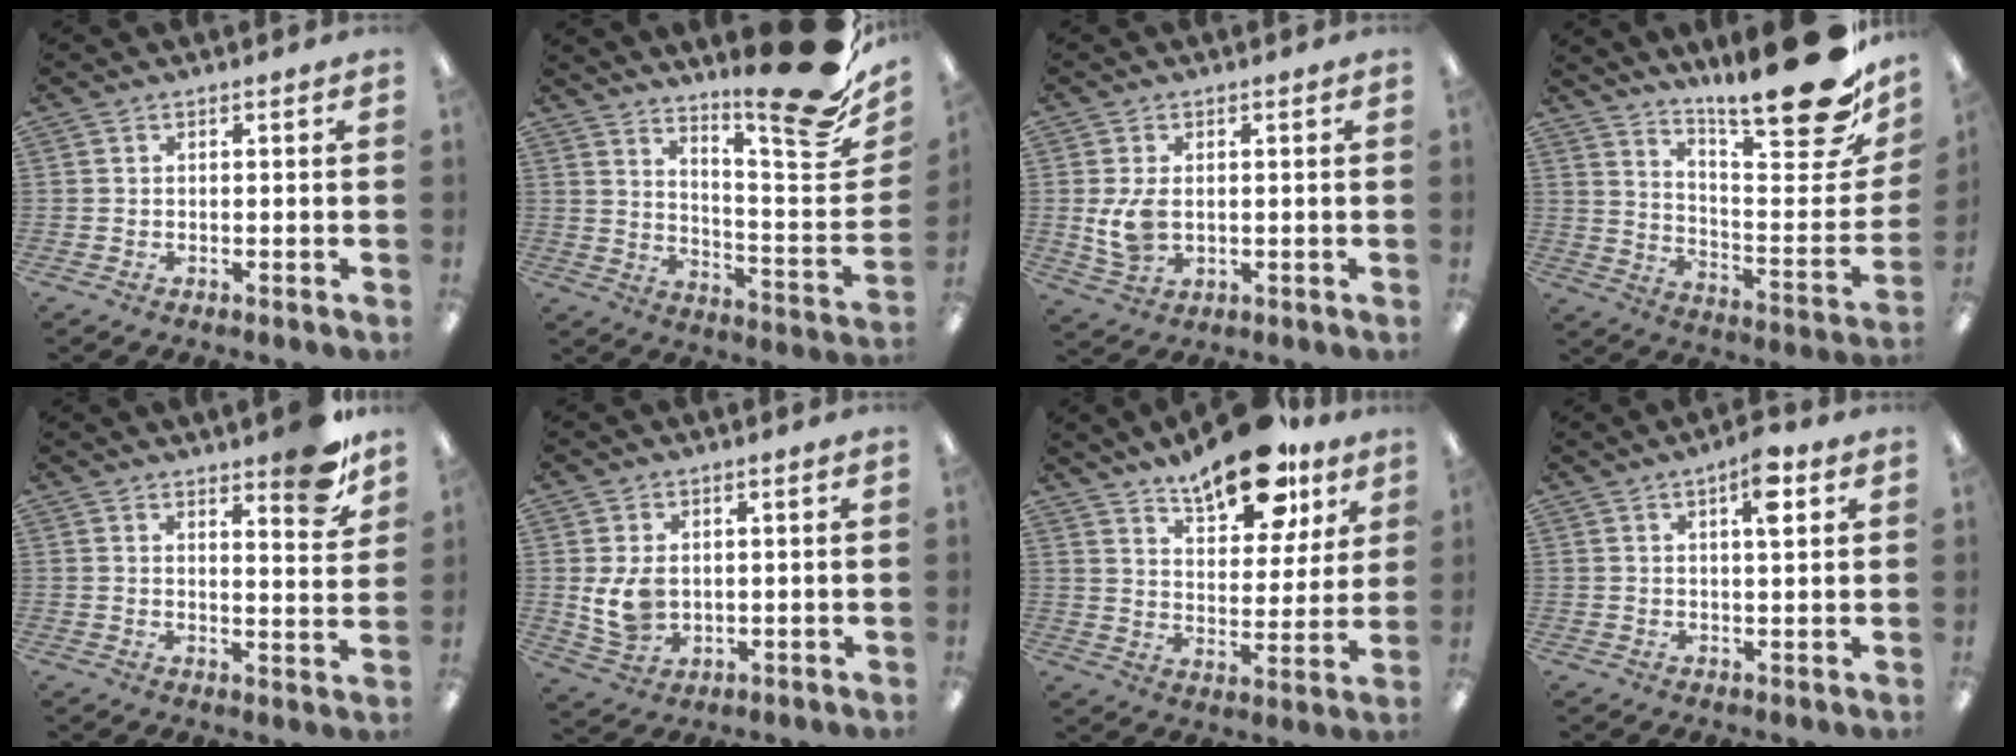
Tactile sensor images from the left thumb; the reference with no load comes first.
{"total": 19.9, "force": [14.4, 3.8, 13.2], "torque": [-0.162, -0.123, 0.224]}
{"total": 6.5, "force": [0.1, 4.0, 5.1], "torque": [-0.112, -0.002, -0.002]}
{"total": 24.6, "force": [16.7, 5.9, 17.1], "torque": [-0.233, -0.118, 0.269]}
{"total": 9.3, "force": [7.2, 2.3, 5.4], "torque": [-0.060, -0.050, 0.117]}
{"total": 7.0, "force": [0.9, 5.1, 4.7], "torque": [-0.100, -0.006, 0.014]}
{"total": 17.2, "force": [12.7, 6.9, 9.4], "torque": [-0.133, -0.072, 0.213]}
{"total": 6.6, "force": [3.3, 1.8, 5.4], "torque": [-0.083, -0.006, 0.049]}